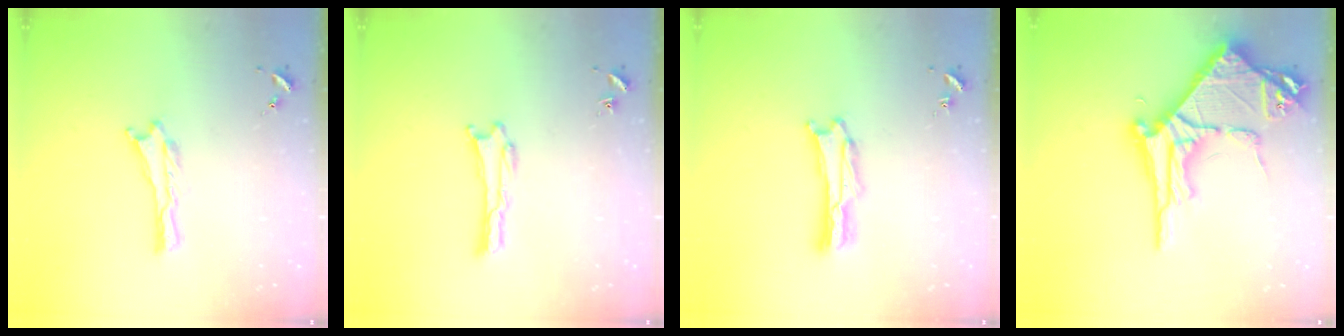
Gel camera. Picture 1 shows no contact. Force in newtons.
{"total": 0.0}
{"total": 1.4, "press": 1.4, "slide": 0.0}
{"total": 9.3, "press": 9.3, "slide": 0.9}